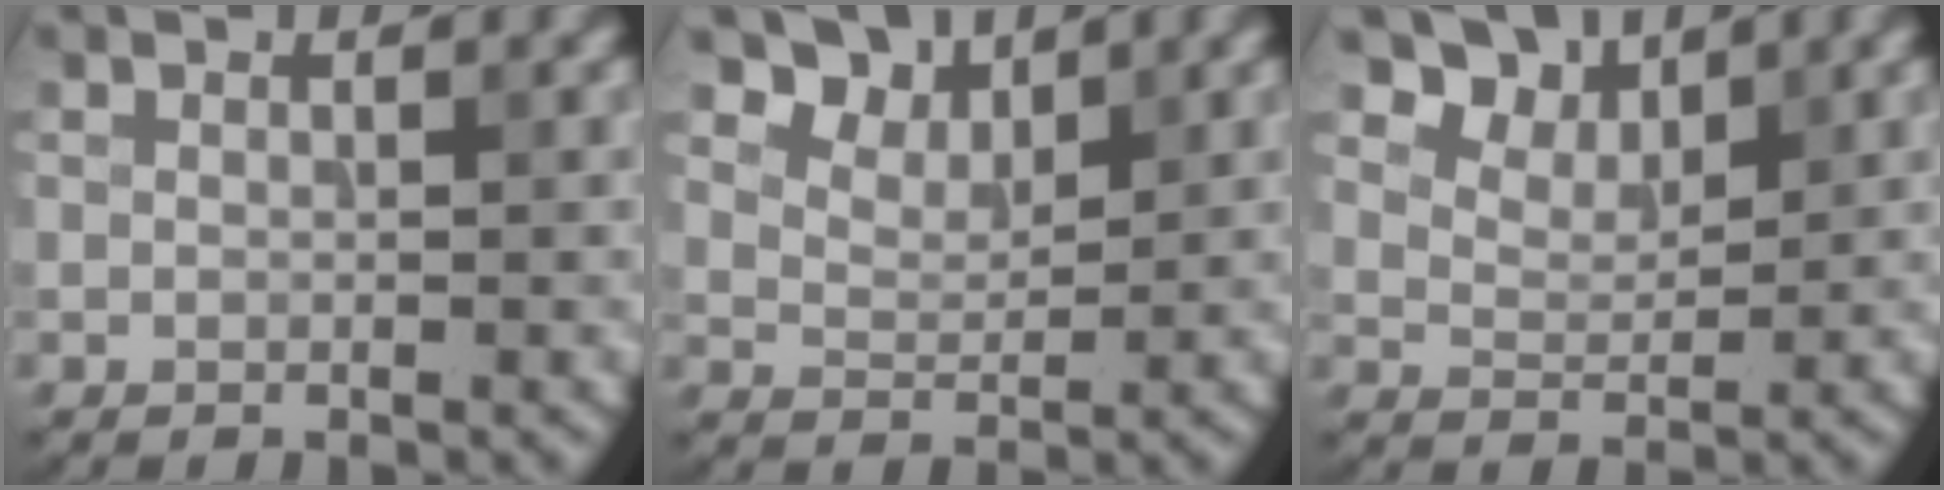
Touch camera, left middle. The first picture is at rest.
{"total": 3.5, "force": [2.8, 1.6, 1.2], "torque": [-0.030, -0.001, 0.053]}
{"total": 4.0, "force": [3.1, 2.0, 1.5], "torque": [-0.037, -0.001, 0.059]}